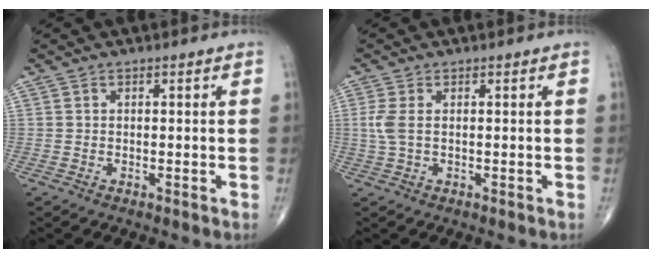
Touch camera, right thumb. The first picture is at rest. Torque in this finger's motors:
{"motor_torque": [-0.13, 0.36, 0.47, 0.13, 0.03]}